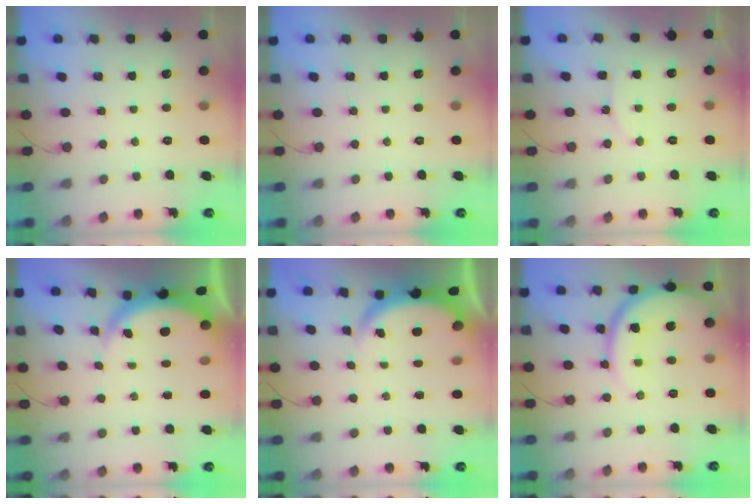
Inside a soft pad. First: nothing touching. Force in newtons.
{"total": 0.0}
{"total": 8.1, "press": 7.7, "slide": 2.5}
{"total": 6.0, "press": 5.7, "slide": 1.8}
{"total": 4.0, "press": 4.0, "slide": 0.2}
{"total": 15.6, "press": 15.5, "slide": 2.0}